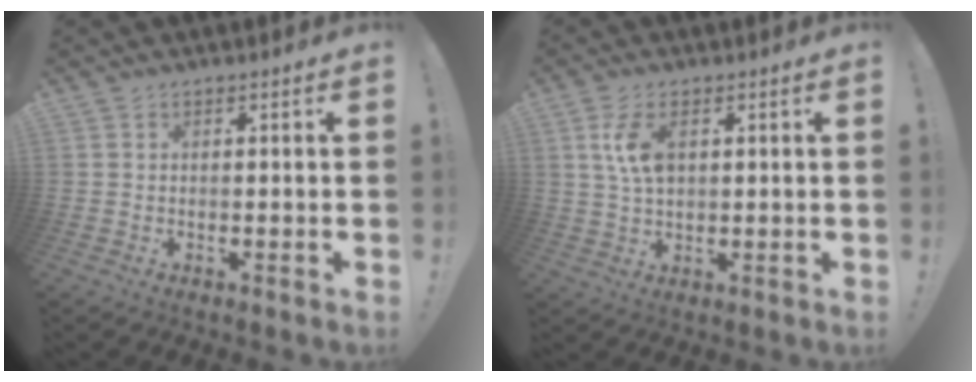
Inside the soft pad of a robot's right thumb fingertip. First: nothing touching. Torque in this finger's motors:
{"motor_torque": [0.09, 0.09, 0.71, -0.14, 0.02]}